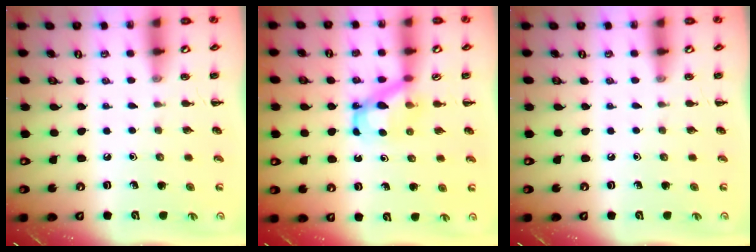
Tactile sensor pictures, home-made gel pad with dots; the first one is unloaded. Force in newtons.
{"total": 5.5, "press": 5.4, "slide": 0.6}
{"total": 0.0}